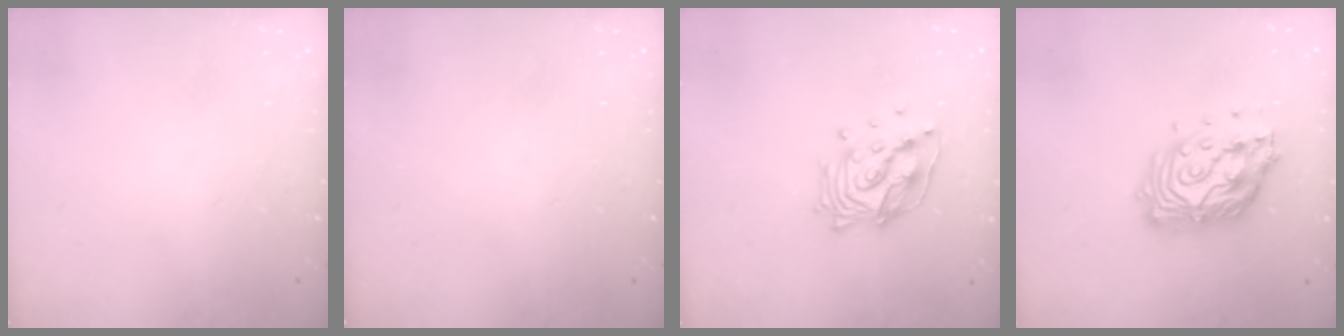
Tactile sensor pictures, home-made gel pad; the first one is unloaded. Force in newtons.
{"total": 0.0}
{"total": 14.4, "press": 14.3, "slide": 1.7}
{"total": 14.5, "press": 14.4, "slide": 1.2}